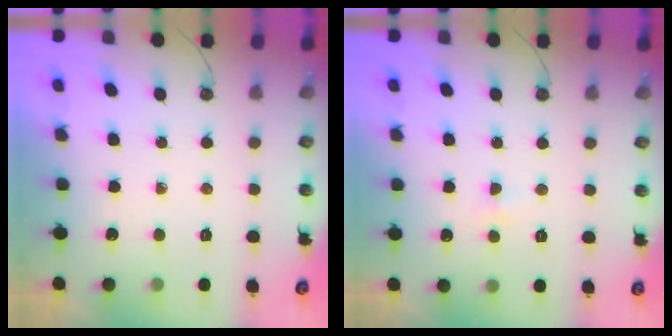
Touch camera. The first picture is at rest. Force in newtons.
{"total": 3.0, "press": 2.9, "slide": 0.6}